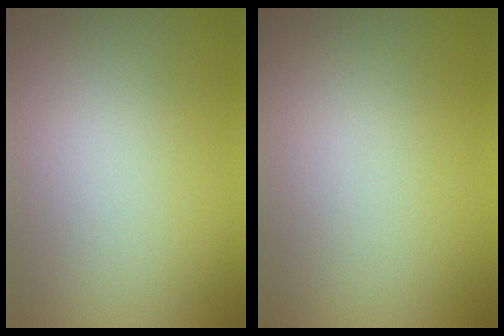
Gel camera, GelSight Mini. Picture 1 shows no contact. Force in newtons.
{"total": 0.0}